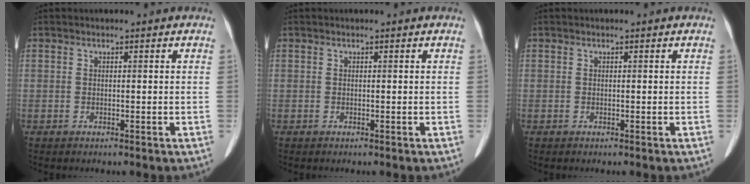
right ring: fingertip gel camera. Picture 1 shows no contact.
{"total": 0.0}
{"total": 0.0}